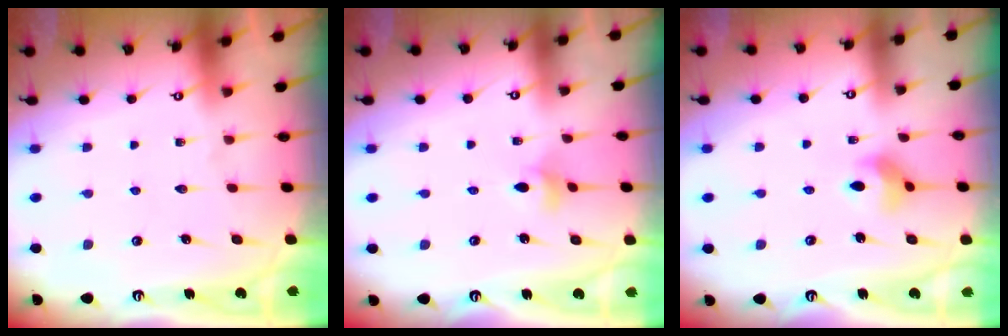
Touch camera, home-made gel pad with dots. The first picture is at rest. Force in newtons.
{"total": 3.6, "press": 3.6, "slide": 0.5}
{"total": 5.5, "press": 5.5, "slide": 0.5}